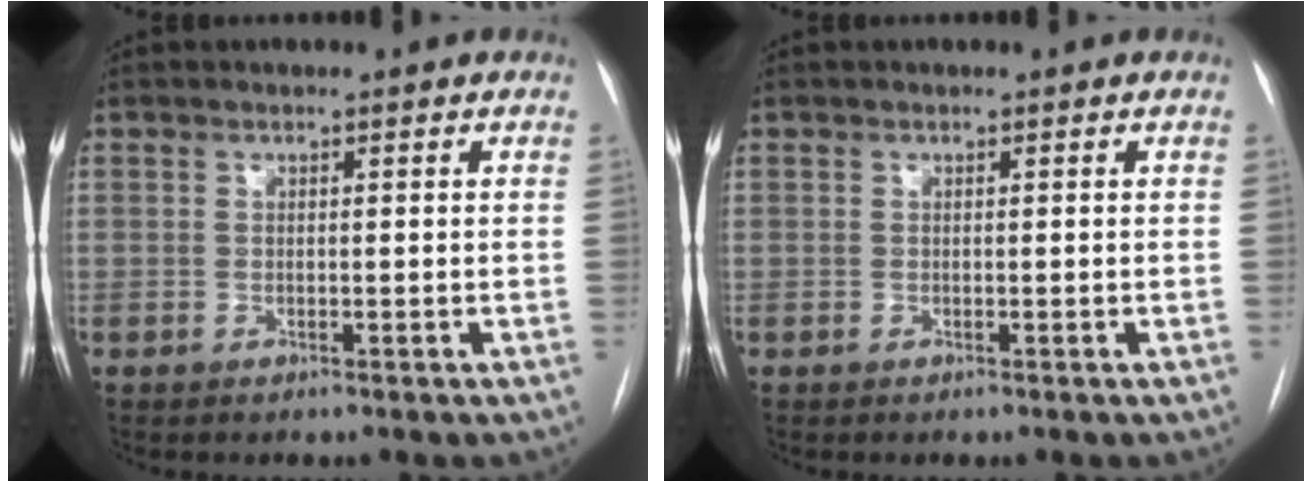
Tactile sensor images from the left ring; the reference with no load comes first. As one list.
[{"total": 0.0}]